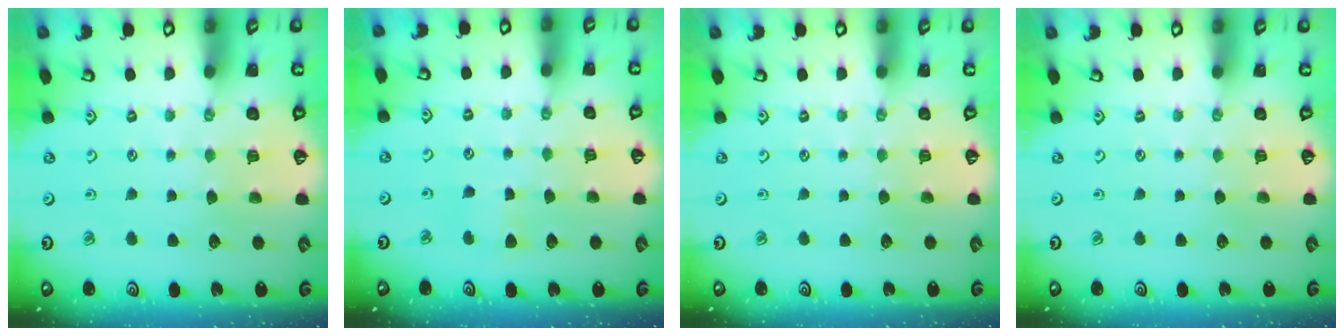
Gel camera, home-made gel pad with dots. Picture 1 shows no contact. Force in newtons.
{"total": 3.1, "press": 3.1, "slide": 0.4}
{"total": 0.0}
{"total": 0.0}